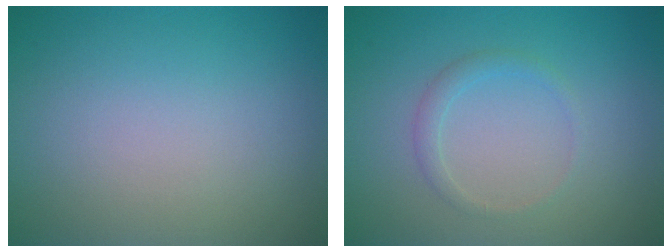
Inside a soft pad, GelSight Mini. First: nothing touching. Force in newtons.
{"total": 1.3, "press": 1.3, "slide": 0.0}